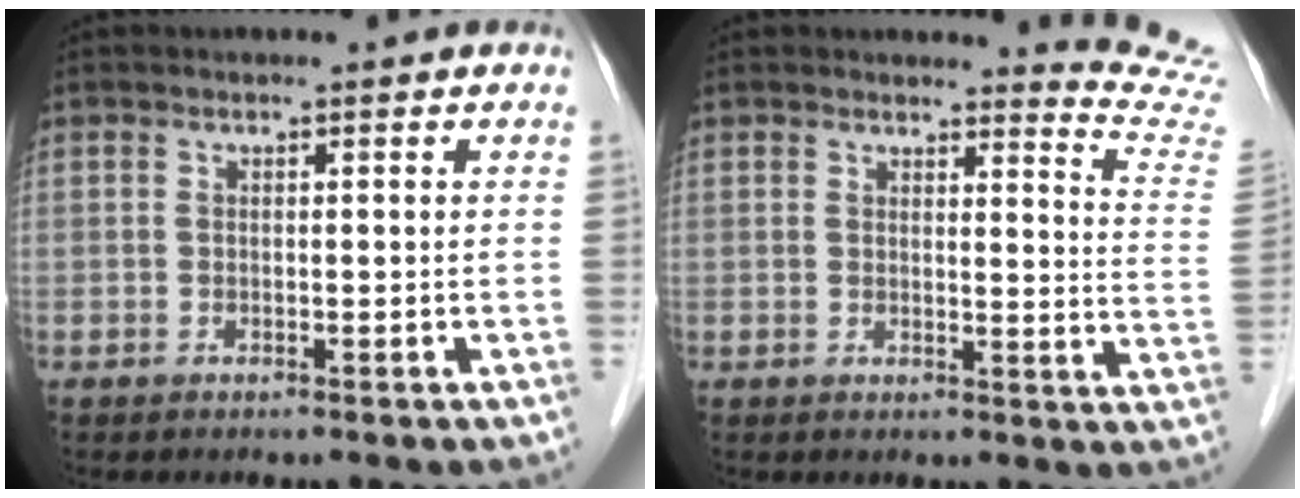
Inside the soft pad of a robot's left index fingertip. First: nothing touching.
{"total": 10.1, "force": [10.0, -1.2, -0.4], "torque": [0.009, -0.131, 0.083]}